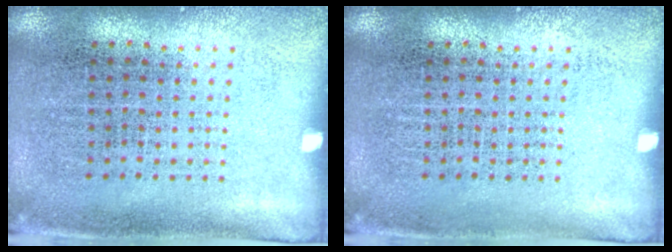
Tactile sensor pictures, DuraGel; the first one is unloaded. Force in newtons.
{"total": 0.0}